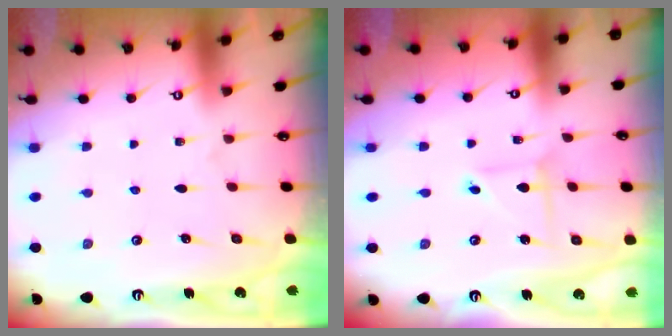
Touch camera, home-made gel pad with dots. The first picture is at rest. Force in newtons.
{"total": 2.8, "press": 2.8, "slide": 0.3}